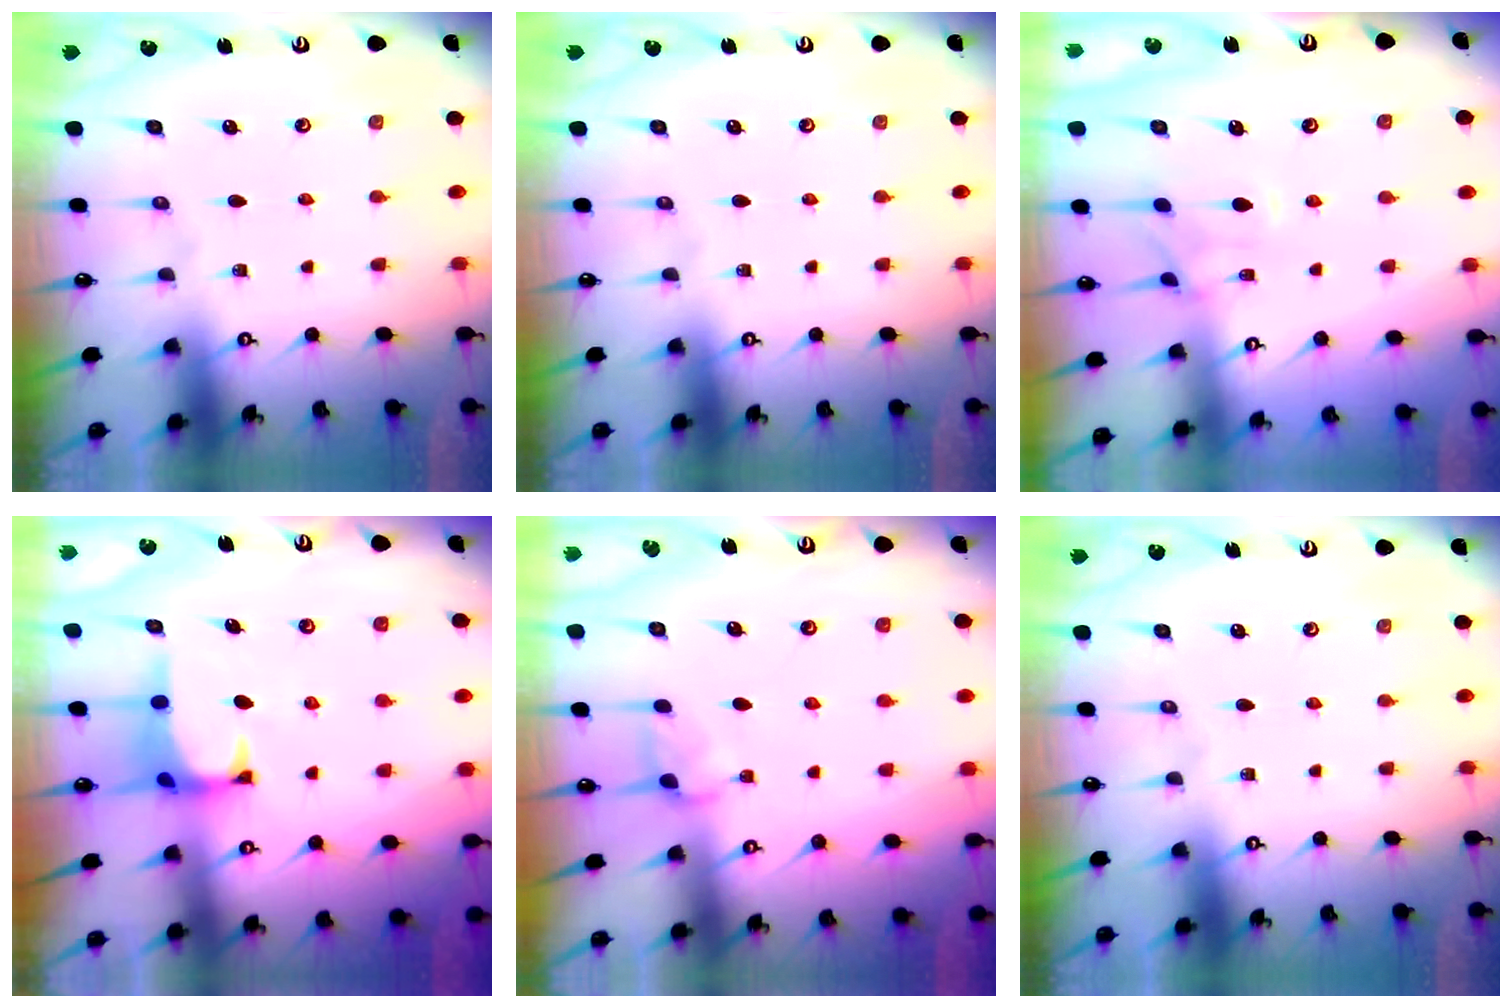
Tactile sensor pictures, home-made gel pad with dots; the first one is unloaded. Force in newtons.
{"total": 0.0}
{"total": 1.2, "press": 0.7, "slide": 1.0}
{"total": 0.9, "press": 0.5, "slide": 0.8}
{"total": 2.7, "press": 2.6, "slide": 0.6}
{"total": 0.0}